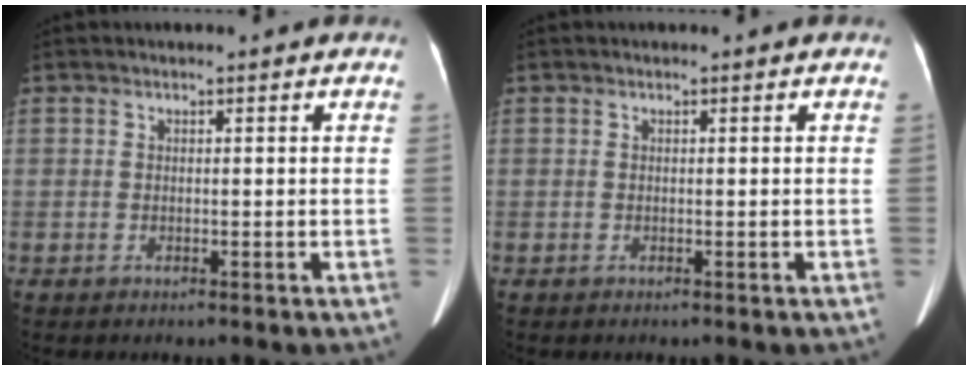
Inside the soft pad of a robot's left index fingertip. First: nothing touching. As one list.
[{"total": 0.0}]